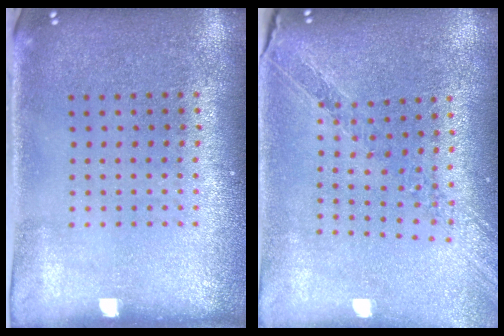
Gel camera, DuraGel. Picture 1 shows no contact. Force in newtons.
{"total": 1.1, "press": 1.1, "slide": 0.2}